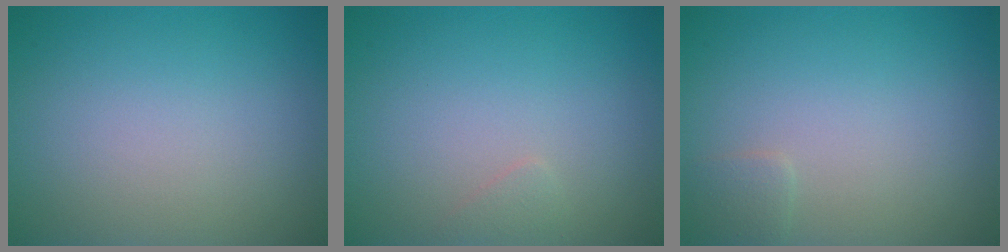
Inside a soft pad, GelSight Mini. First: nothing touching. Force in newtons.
{"total": 0.6, "press": 0.6, "slide": 0.0}
{"total": 0.9, "press": 0.9, "slide": 0.1}